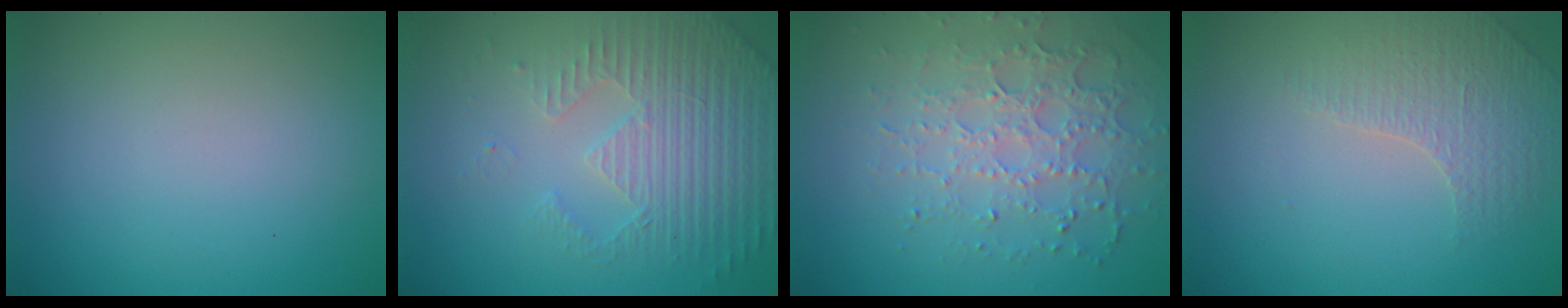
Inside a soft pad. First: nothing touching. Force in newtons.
{"total": 5.0, "press": 3.7, "slide": 3.4}
{"total": 4.2, "press": 3.8, "slide": 1.6}
{"total": 1.8, "press": 1.6, "slide": 0.8}